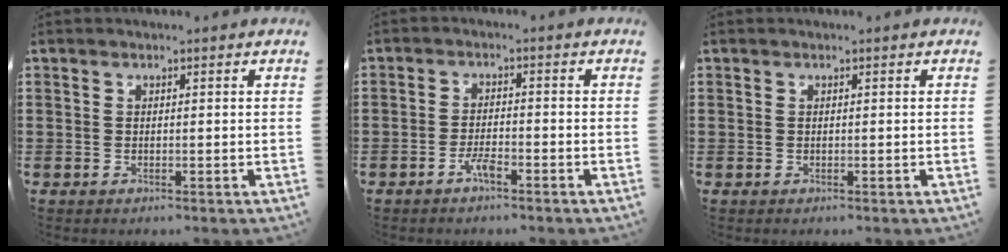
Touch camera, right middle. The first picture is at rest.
{"total": 2.8, "force": [-1.9, 0.5, 2.0], "torque": [-0.051, -0.001, -0.039]}
{"total": 0.0}